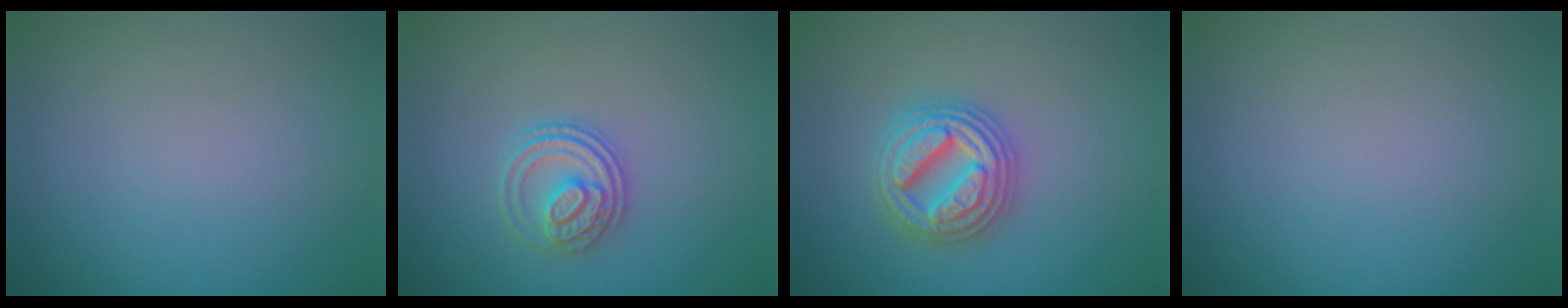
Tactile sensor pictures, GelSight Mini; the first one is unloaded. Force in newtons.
{"total": 2.8, "press": 2.6, "slide": 1.2}
{"total": 4.9, "press": 4.9, "slide": 0.7}
{"total": 0.0}